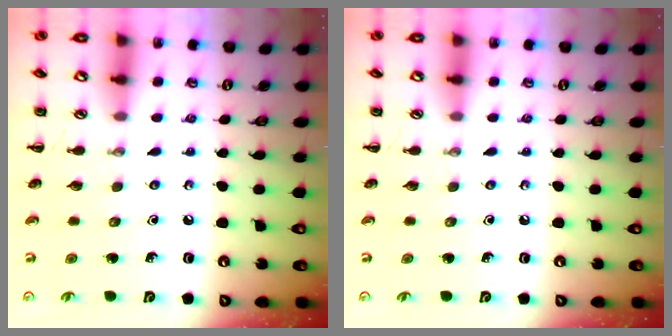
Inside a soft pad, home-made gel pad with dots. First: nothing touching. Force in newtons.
{"total": 0.0}